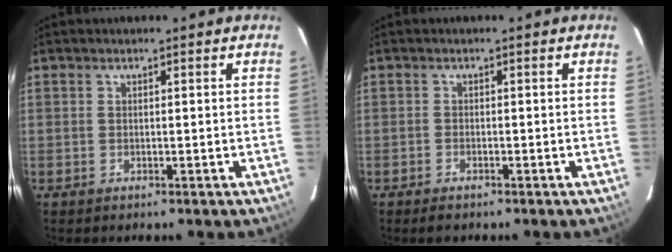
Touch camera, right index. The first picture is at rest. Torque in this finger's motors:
{"motor_torque": [0.24, -0.14, -0.01, 0.01]}